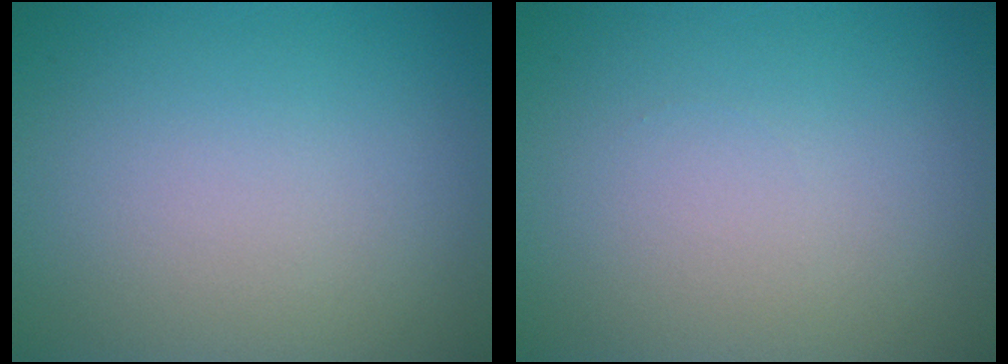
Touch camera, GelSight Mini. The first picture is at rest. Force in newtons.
{"total": 0.0}